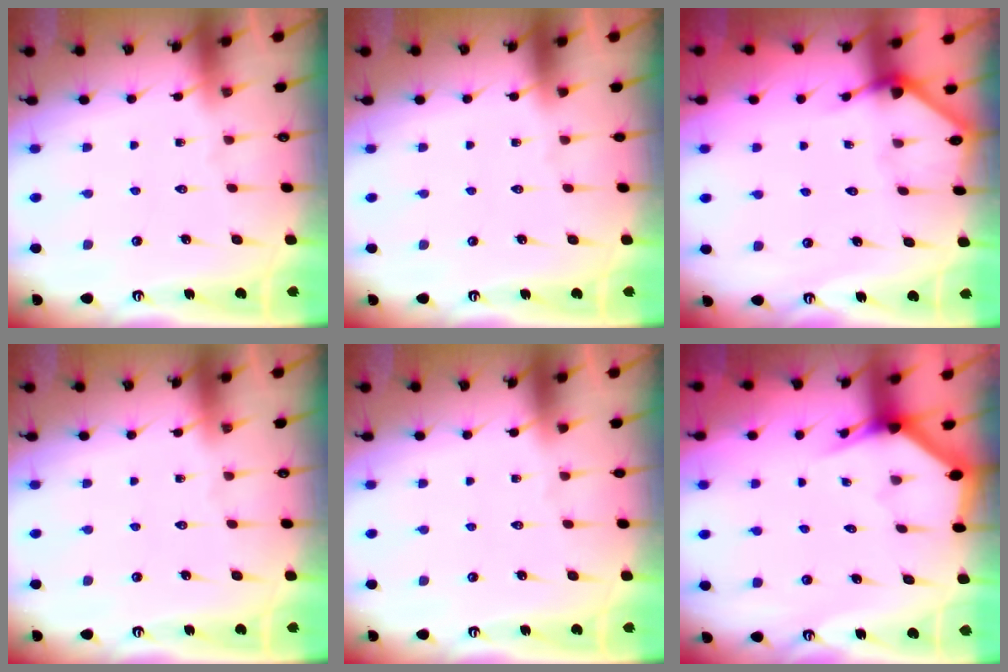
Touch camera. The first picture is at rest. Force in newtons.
{"total": 0.0}
{"total": 2.7, "press": 2.7, "slide": 0.1}
{"total": 0.0}
{"total": 0.0}
{"total": 2.9, "press": 2.9, "slide": 0.1}